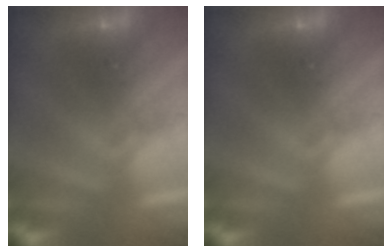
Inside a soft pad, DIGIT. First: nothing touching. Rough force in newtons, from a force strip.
{"total": 0.0}